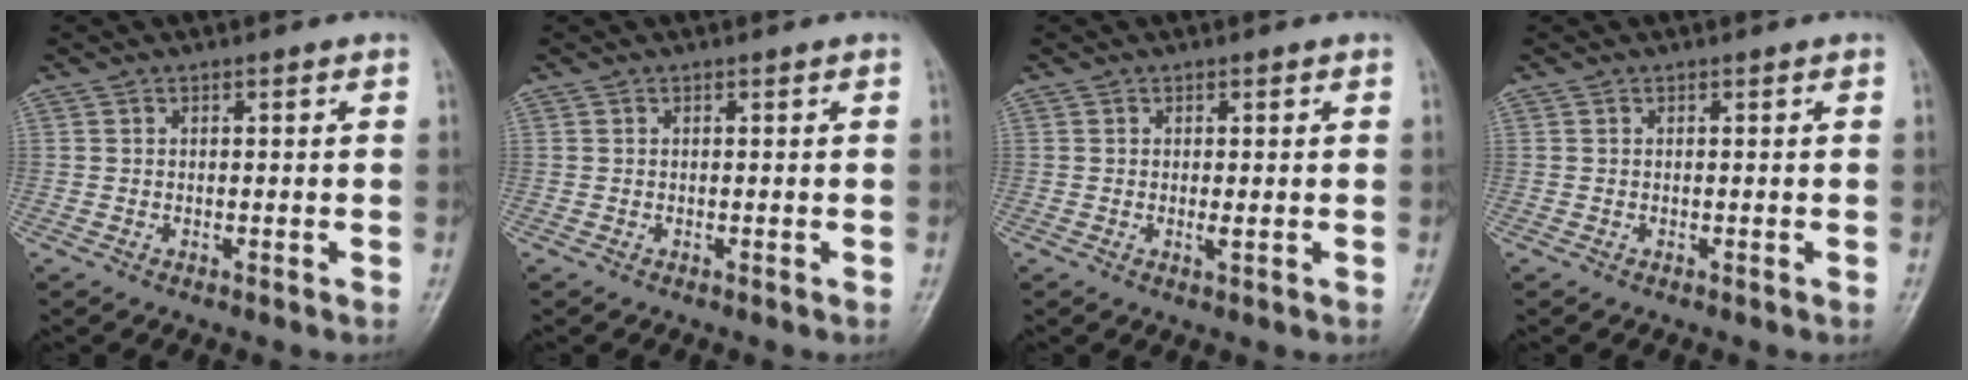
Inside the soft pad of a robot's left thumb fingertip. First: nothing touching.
{"total": 0.0}
{"total": 1.7, "force": [0.1, 0.5, 1.6], "torque": [-0.026, -0.002, 0.003]}
{"total": 0.0}